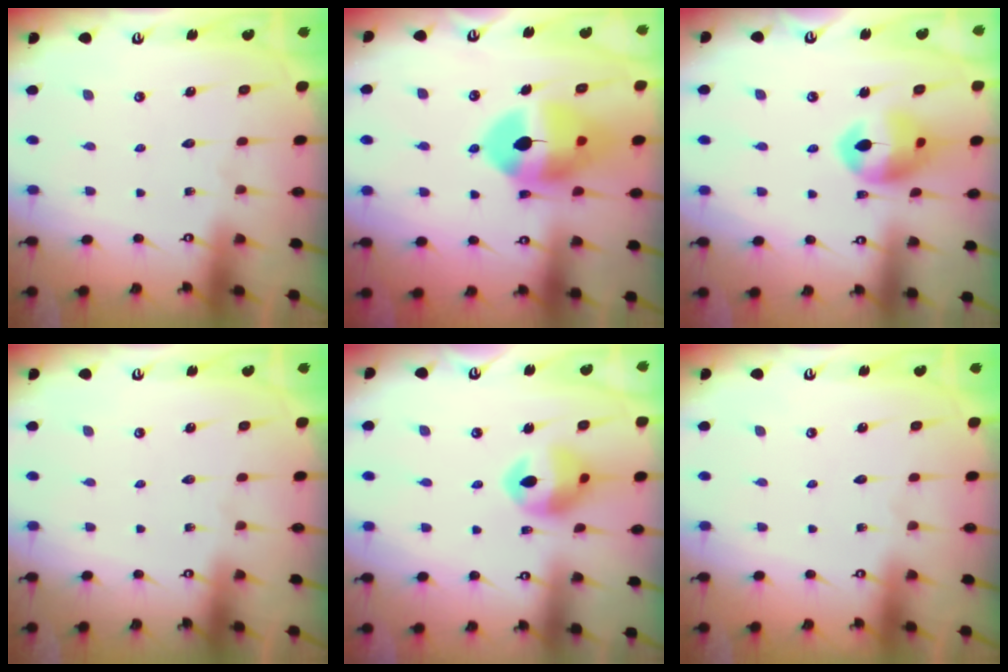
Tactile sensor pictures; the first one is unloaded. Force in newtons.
{"total": 14.6, "press": 14.5, "slide": 2.0}
{"total": 13.3, "press": 13.1, "slide": 1.8}
{"total": 0.0}
{"total": 13.1, "press": 13.0, "slide": 1.6}
{"total": 0.0}